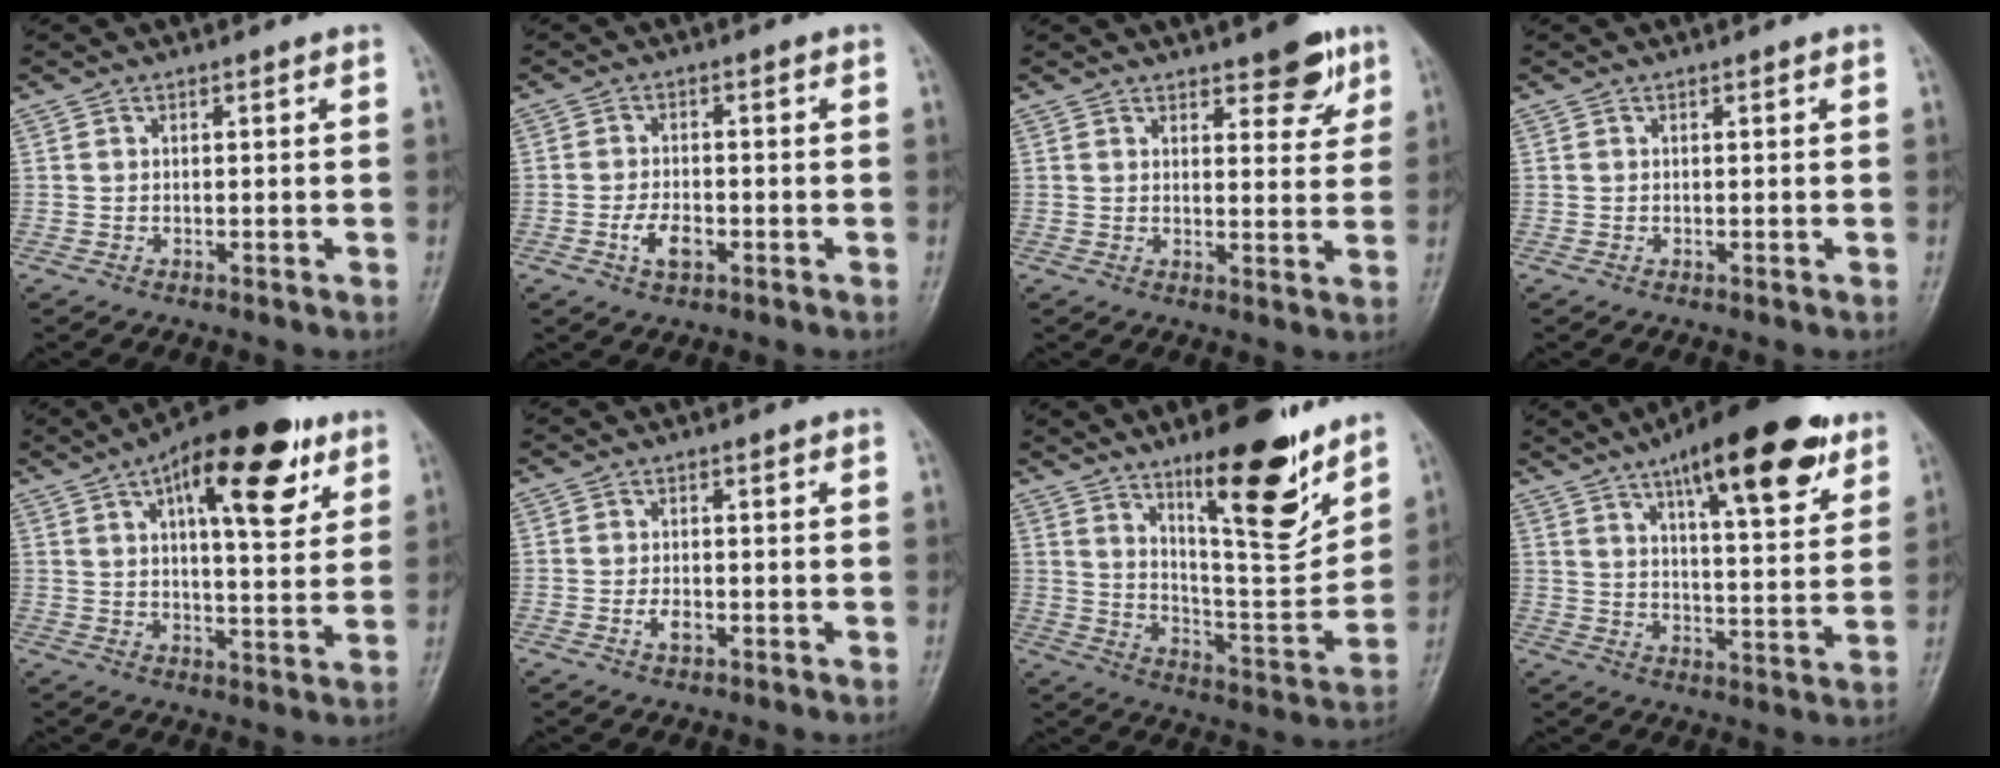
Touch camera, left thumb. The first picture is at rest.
{"total": 4.3, "force": [-1.7, 2.4, 3.2], "torque": [-0.059, 0.008, -0.032]}
{"total": 6.8, "force": [4.5, 2.8, 4.3], "torque": [-0.029, -0.025, 0.056]}
{"total": 0.0}
{"total": 18.8, "force": [8.9, 7.3, 14.9], "torque": [-0.190, -0.017, 0.127]}
{"total": 2.3, "force": [-0.8, 1.3, 1.7], "torque": [-0.030, 0.001, -0.016]}
{"total": 18.5, "force": [12.0, 4.9, 13.2], "torque": [-0.159, -0.089, 0.199]}
{"total": 20.0, "force": [11.9, 6.0, 15.0], "torque": [-0.194, -0.038, 0.177]}